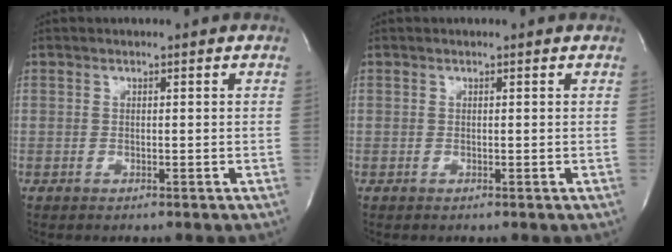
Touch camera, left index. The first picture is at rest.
{"total": 0.0}